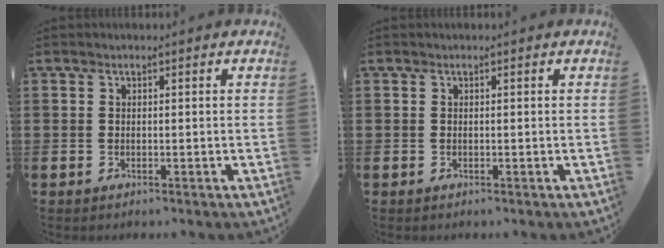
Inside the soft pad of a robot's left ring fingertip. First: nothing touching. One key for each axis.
{"total": 0.0}